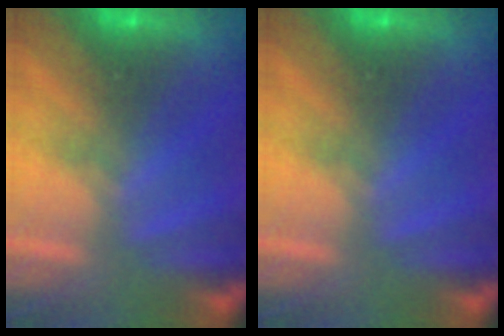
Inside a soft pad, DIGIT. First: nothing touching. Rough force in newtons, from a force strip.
{"total": 0.0}